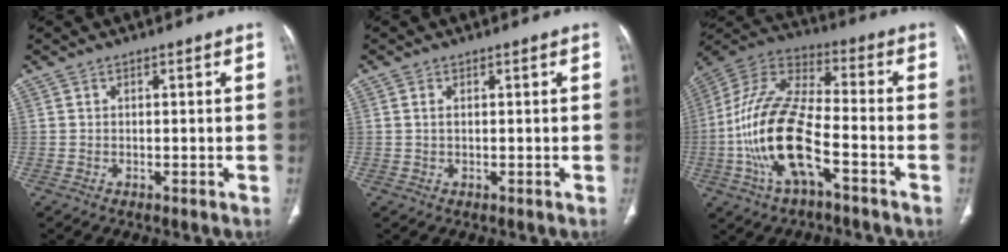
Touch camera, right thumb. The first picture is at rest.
{"total": 1.1, "force": [0.2, 0.6, 0.9], "torque": [-0.022, 0.004, 0.007]}
{"total": 19.2, "force": [-6.0, 7.9, 16.5], "torque": [-0.342, 0.038, -0.111]}